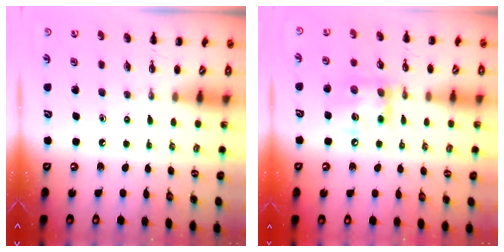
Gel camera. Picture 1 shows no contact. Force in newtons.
{"total": 12.9, "press": 12.8, "slide": 1.6}